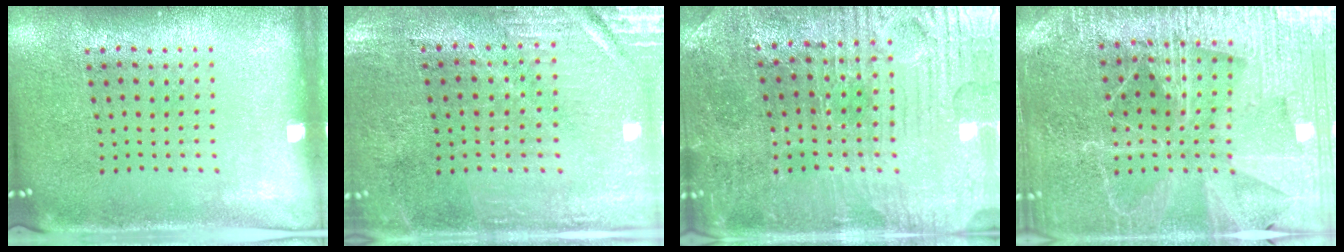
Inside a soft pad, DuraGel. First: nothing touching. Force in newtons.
{"total": 0.7, "press": 0.6, "slide": 0.2}
{"total": 3.7, "press": 3.7, "slide": 0.6}
{"total": 4.8, "press": 4.4, "slide": 2.0}